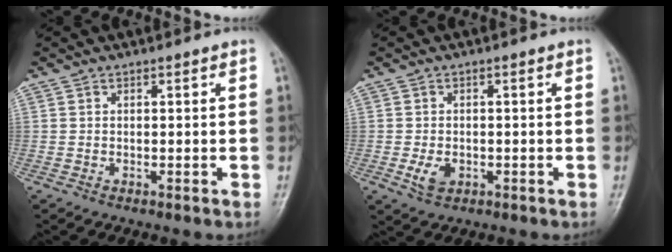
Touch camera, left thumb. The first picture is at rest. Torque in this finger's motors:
{"motor_torque": [0.43, 0.87, 0.64, 0.21, 0.01]}